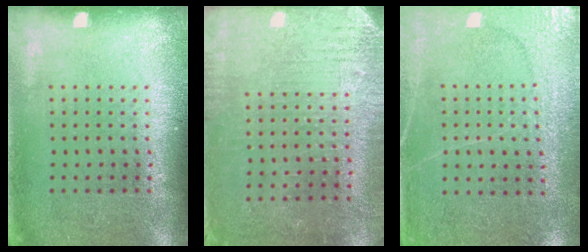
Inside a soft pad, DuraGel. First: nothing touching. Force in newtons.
{"total": 3.1, "press": 2.8, "slide": 1.3}
{"total": 2.9, "press": 2.7, "slide": 1.1}